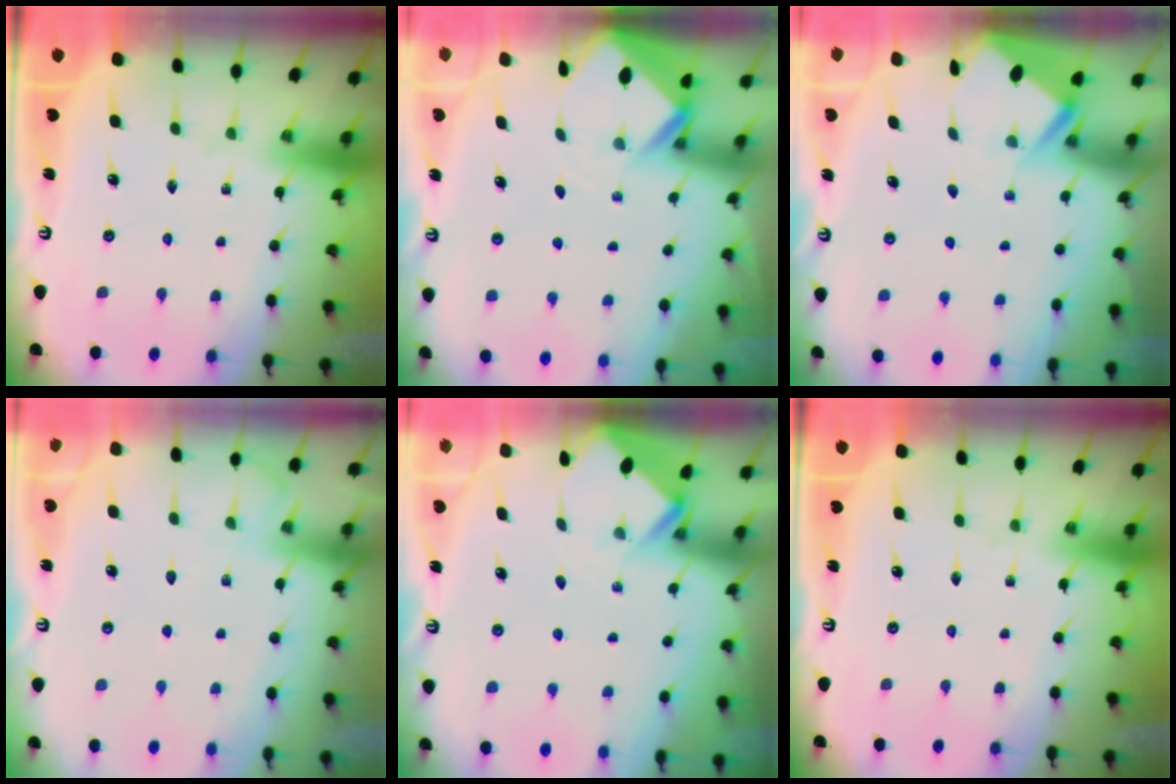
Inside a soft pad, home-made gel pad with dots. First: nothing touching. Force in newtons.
{"total": 2.7, "press": 2.7, "slide": 0.2}
{"total": 2.9, "press": 2.9, "slide": 0.4}
{"total": 5.9, "press": 5.9, "slide": 0.8}
{"total": 2.7, "press": 2.7, "slide": 0.2}
{"total": 0.0}